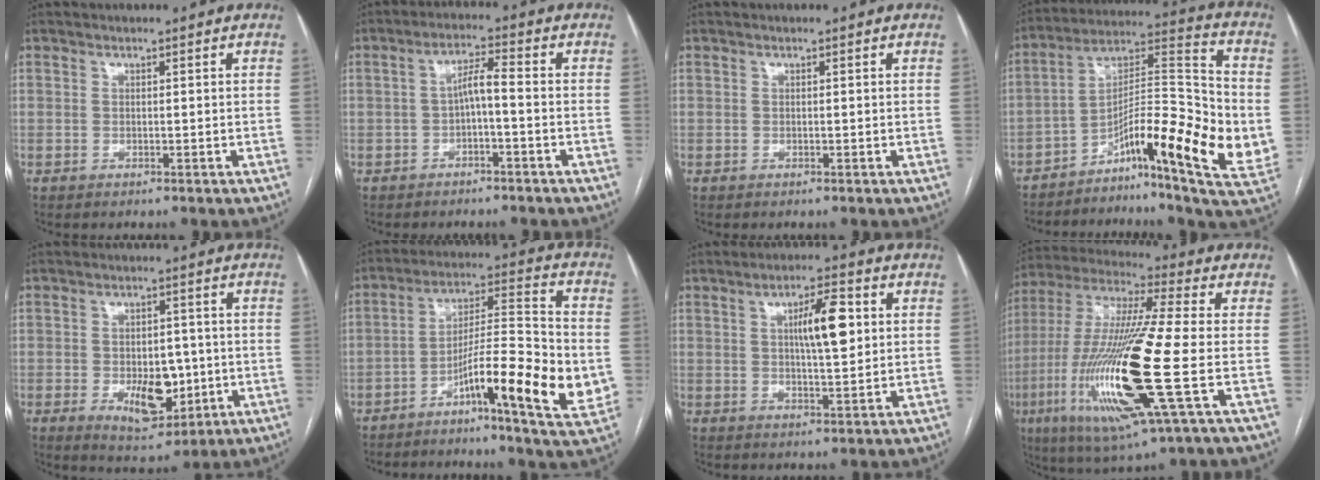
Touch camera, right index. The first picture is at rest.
{"total": 3.4, "force": [-0.8, 0.8, 3.2], "torque": [-0.056, 0.013, -0.013]}
{"total": 0.0}
{"total": 20.2, "force": [-5.4, 3.2, 19.2], "torque": [-0.284, 0.017, -0.085]}
{"total": 9.0, "force": [-2.1, 4.7, 7.4], "torque": [-0.113, 0.001, -0.019]}
{"total": 16.3, "force": [-5.2, 1.7, 15.3], "torque": [-0.241, 0.006, -0.085]}
{"total": 7.8, "force": [1.8, 1.7, 7.4], "torque": [-0.122, 0.010, 0.031]}
{"total": 23.1, "force": [-5.4, 1.7, 22.4], "torque": [-0.493, -0.031, -0.102]}